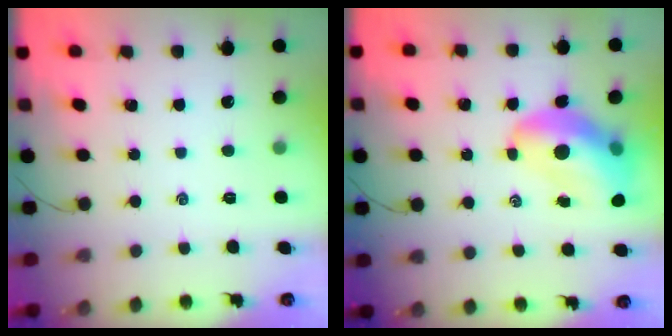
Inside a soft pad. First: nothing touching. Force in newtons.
{"total": 13.8, "press": 13.2, "slide": 3.9}